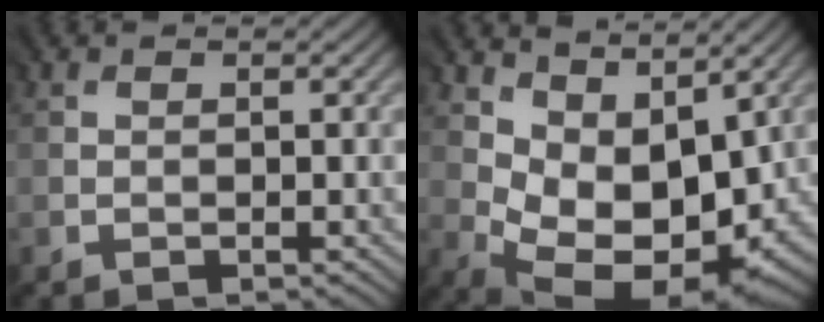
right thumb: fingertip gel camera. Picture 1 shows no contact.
{"total": 11.2, "force": [1.9, 7.3, 8.3], "torque": [-0.156, -0.025, 0.049]}